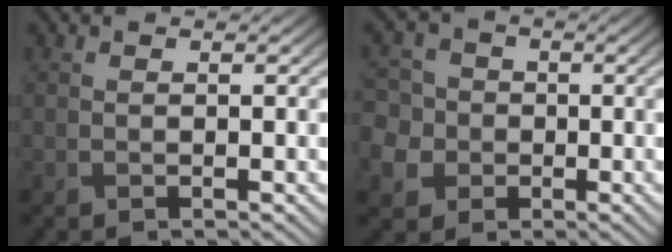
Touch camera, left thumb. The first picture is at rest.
{"total": 8.0, "force": [-1.6, 7.5, 2.5], "torque": [-0.095, -0.003, -0.061]}